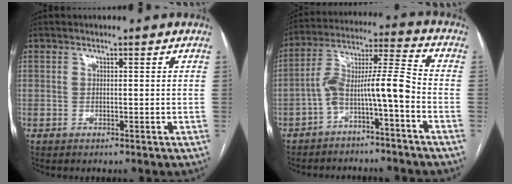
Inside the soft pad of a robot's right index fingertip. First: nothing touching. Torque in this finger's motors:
{"motor_torque": [1.17, -0.44, 0.44, 0.18]}